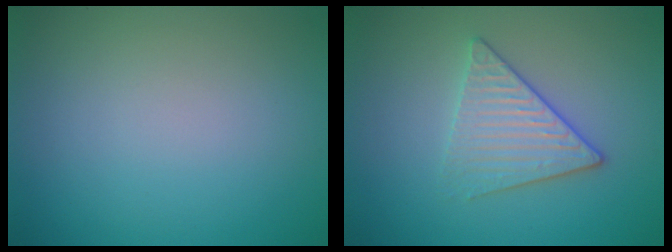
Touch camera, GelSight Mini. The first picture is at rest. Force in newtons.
{"total": 3.4, "press": 3.1, "slide": 1.3}